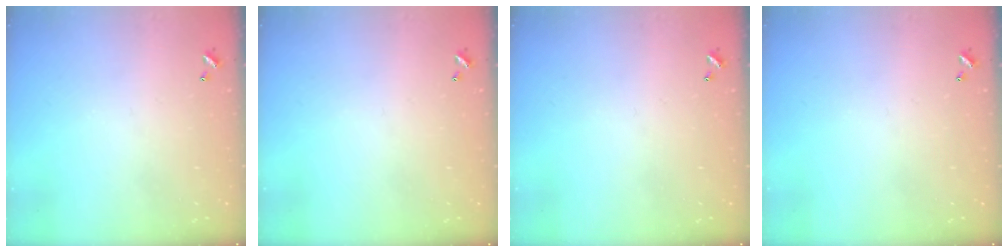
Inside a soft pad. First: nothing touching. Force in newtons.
{"total": 0.0}
{"total": 0.0}
{"total": 0.0}